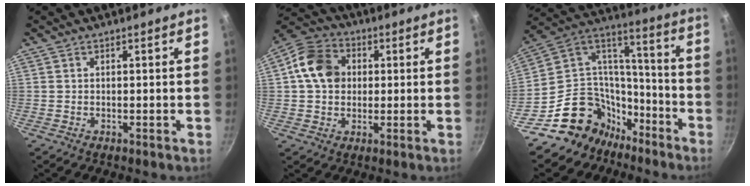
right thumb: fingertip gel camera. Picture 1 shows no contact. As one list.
[{"total": 10.6, "force": [1.5, 8.7, 5.9], "torque": [-0.079, 0.013, 0.010]}, {"total": 18.9, "force": [-11.8, 13.8, 5.3], "torque": [-0.028, 0.137, -0.203]}]